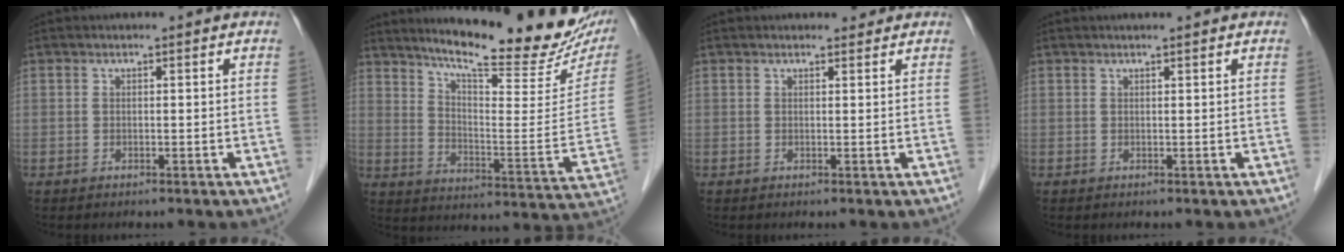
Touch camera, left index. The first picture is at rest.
{"total": 22.8, "force": [18.9, 3.0, 12.3], "torque": [-0.187, -0.053, 0.252]}
{"total": 1.9, "force": [1.7, 0.6, 0.5], "torque": [-0.007, 0.008, 0.022]}
{"total": 1.2, "force": [0.9, -0.1, 0.7], "torque": [-0.010, 0.009, 0.018]}